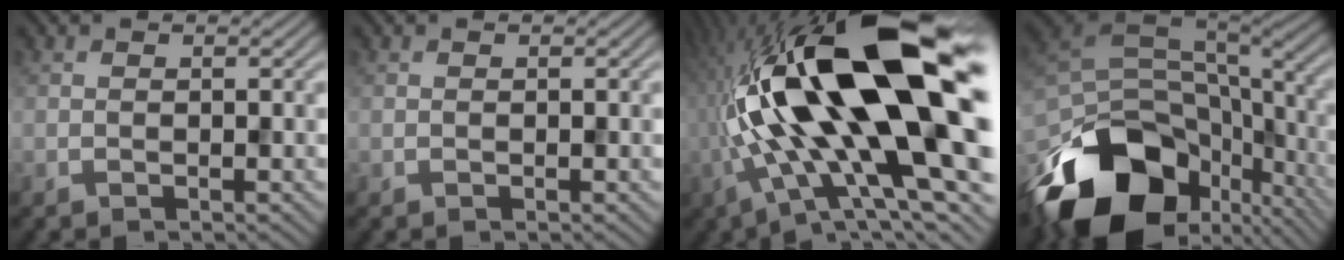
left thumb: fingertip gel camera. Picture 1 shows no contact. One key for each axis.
{"total": 0.0}
{"total": 23.7, "fx": 1.1, "fy": 9.6, "fz": 21.6, "tx": -0.418, "ty": -0.018, "tz": 0.020}
{"total": 18.9, "fx": -9.1, "fy": 11.7, "fz": 11.8, "tx": -0.263, "ty": -0.046, "tz": -0.129}